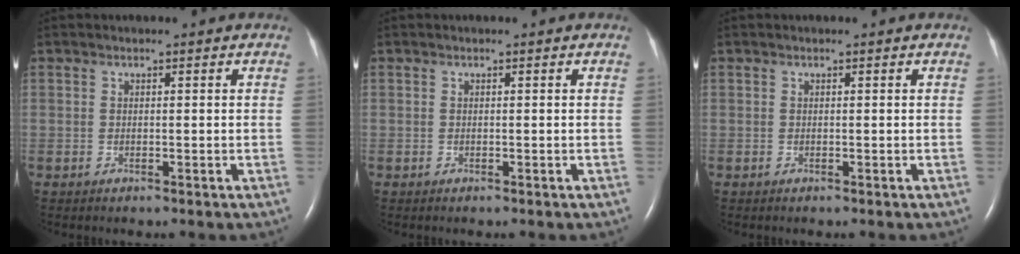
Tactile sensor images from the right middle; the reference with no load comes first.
{"total": 0.0}
{"total": 0.0}